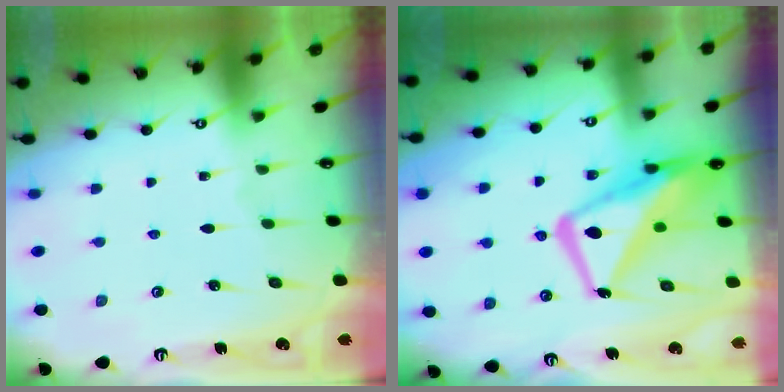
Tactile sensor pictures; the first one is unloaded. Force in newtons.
{"total": 15.2, "press": 15.1, "slide": 1.9}